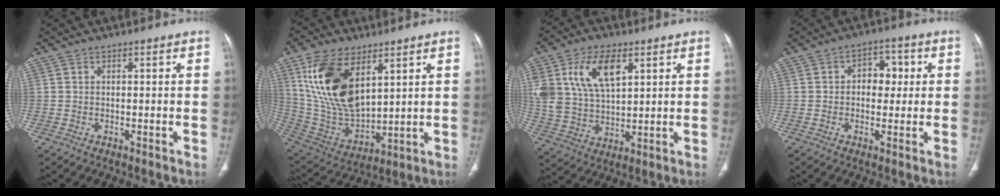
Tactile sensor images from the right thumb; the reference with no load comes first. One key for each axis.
{"total": 18.9, "fx": 7.9, "fy": 9.9, "fz": 14.1, "tx": -0.253, "ty": -0.032, "tz": 0.167}
{"total": 14.1, "fx": 5.7, "fy": 7.6, "fz": 10.4, "tx": -0.193, "ty": -0.013, "tz": 0.118}
{"total": 6.4, "fx": 0.8, "fy": 4.6, "fz": 4.4, "tx": -0.028, "ty": 0.011, "tz": 0.008}